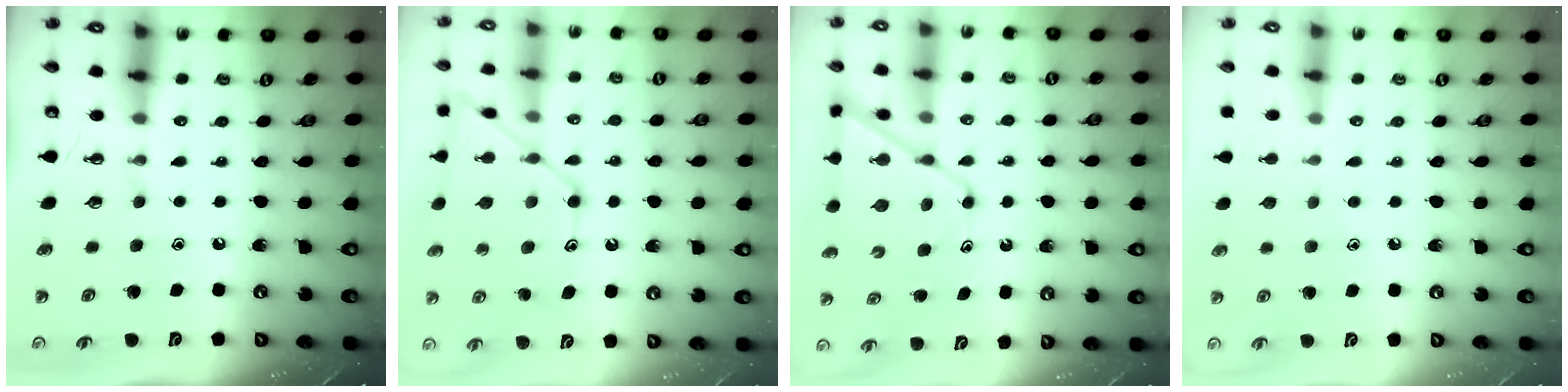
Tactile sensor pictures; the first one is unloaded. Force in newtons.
{"total": 14.9, "press": 14.8, "slide": 1.2}
{"total": 11.5, "press": 11.5, "slide": 1.0}
{"total": 3.8, "press": 3.8, "slide": 0.3}